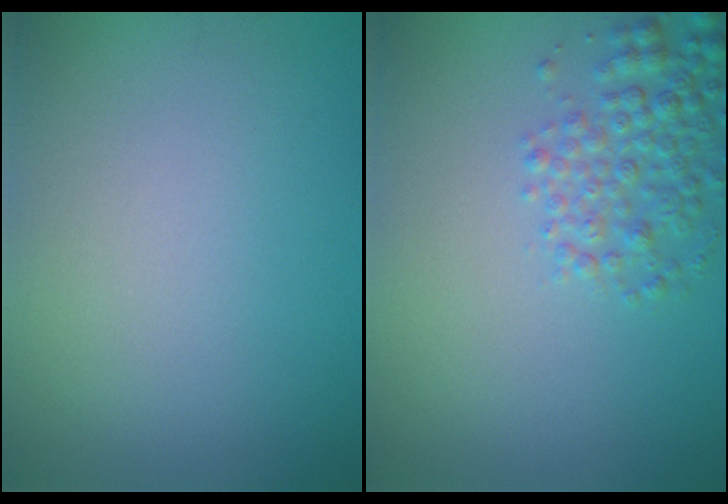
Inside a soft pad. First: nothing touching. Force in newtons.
{"total": 3.3, "press": 3.3, "slide": 0.1}